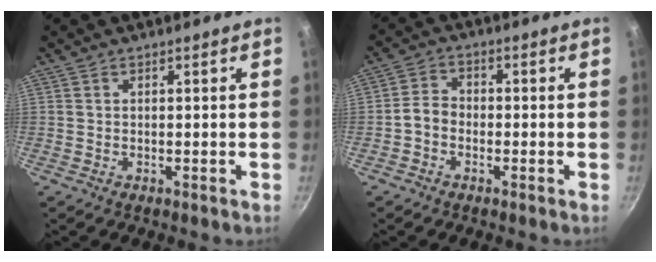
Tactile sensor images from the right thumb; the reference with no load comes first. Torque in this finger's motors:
{"motor_torque": [-0.19, -0.39, 0.64, 0.17, 0.04]}